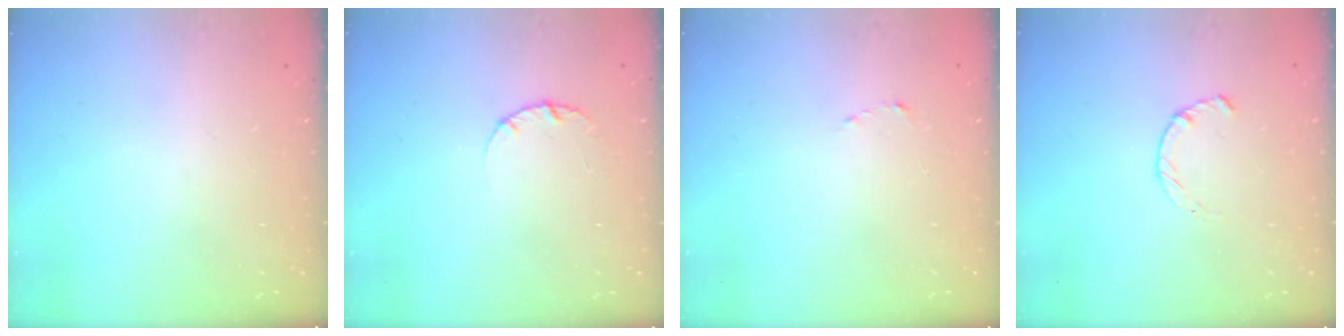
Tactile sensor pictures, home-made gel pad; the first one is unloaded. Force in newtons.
{"total": 2.5, "press": 2.5, "slide": 0.3}
{"total": 1.5, "press": 1.5, "slide": 0.2}
{"total": 2.2, "press": 2.2, "slide": 0.4}